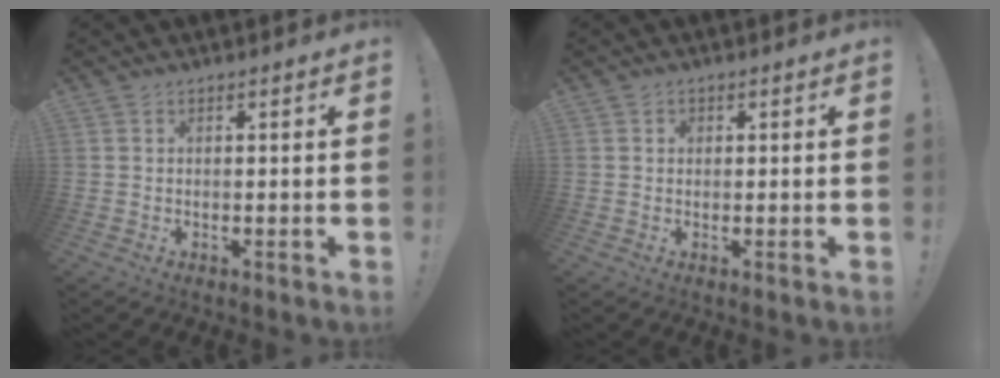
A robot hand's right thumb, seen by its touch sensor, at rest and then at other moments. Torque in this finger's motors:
{"motor_torque": [0.17, 0.76, 0.13, -0.04, 0.00]}